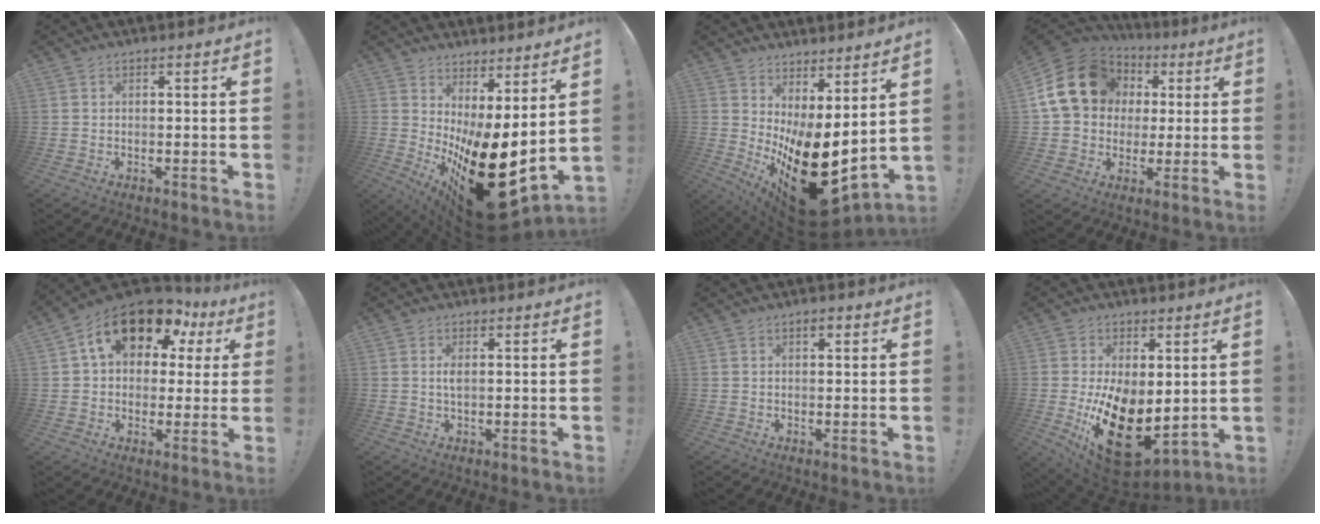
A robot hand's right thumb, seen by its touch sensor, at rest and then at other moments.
{"total": 19.7, "force": [-5.9, 7.1, 17.4], "torque": [-0.246, 0.001, -0.073]}
{"total": 19.8, "force": [-5.7, 8.5, 17.0], "torque": [-0.244, 0.012, -0.069]}
{"total": 19.9, "force": [5.2, 16.2, 10.3], "torque": [-0.162, -0.008, 0.114]}
{"total": 16.4, "force": [8.8, 9.8, 9.8], "torque": [-0.154, -0.045, 0.156]}
{"total": 1.9, "force": [0.2, 0.5, 1.8], "torque": [-0.031, 0.000, 0.001]}
{"total": 1.7, "force": [0.9, 0.9, 1.1], "torque": [-0.016, -0.001, 0.013]}
{"total": 18.5, "force": [-3.2, 11.4, 14.2], "torque": [-0.228, -0.002, -0.032]}